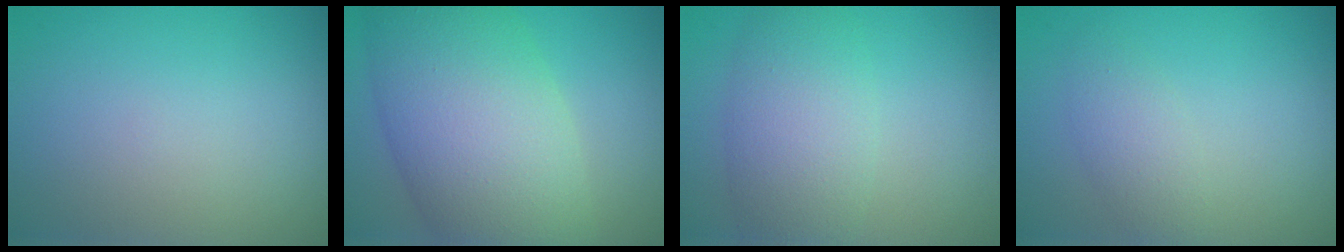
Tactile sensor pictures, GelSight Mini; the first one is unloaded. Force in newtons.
{"total": 12.1, "press": 12.1, "slide": 0.5}
{"total": 5.4, "press": 5.4, "slide": 0.5}
{"total": 2.2, "press": 2.2, "slide": 0.1}